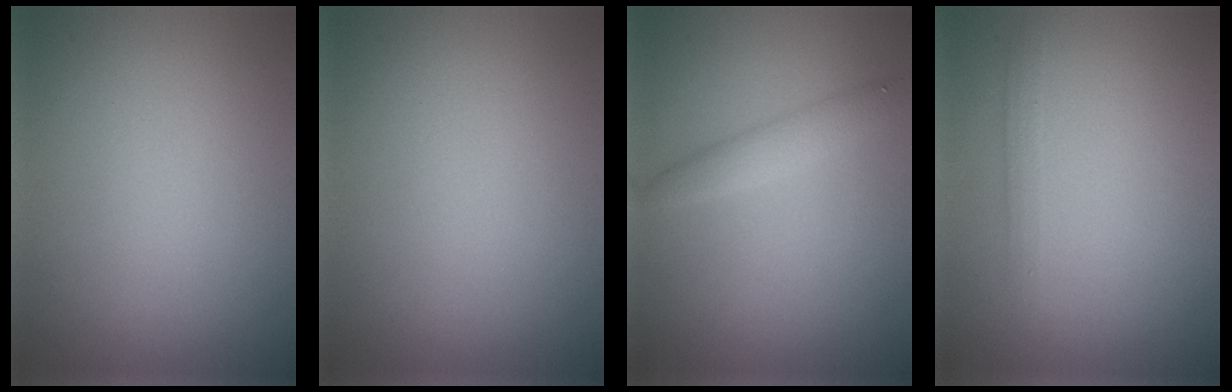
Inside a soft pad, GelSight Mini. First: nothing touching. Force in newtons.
{"total": 0.0}
{"total": 2.1, "press": 2.1, "slide": 0.1}
{"total": 1.1, "press": 1.1, "slide": 0.0}